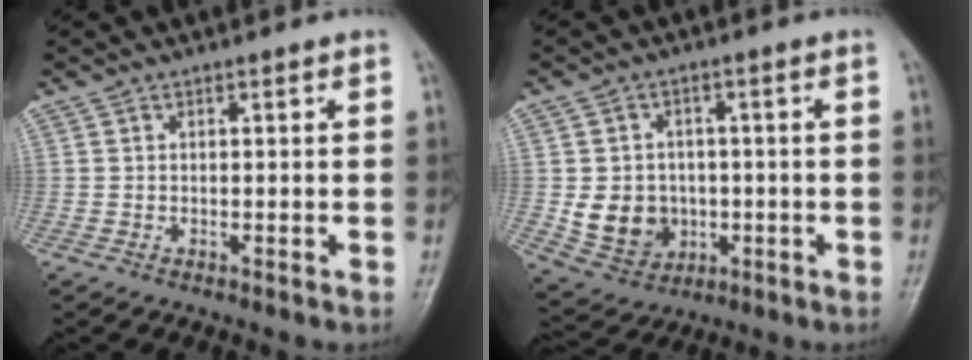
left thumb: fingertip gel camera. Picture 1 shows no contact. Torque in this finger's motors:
{"motor_torque": [-0.12, 0.13, 0.03, -0.02, 0.02]}